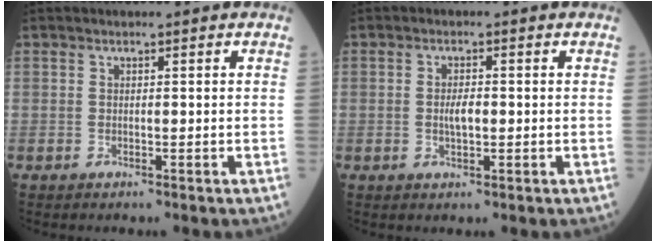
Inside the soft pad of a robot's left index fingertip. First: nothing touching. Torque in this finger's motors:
{"motor_torque": [0.15, 0.09, 0.04, 0.02]}